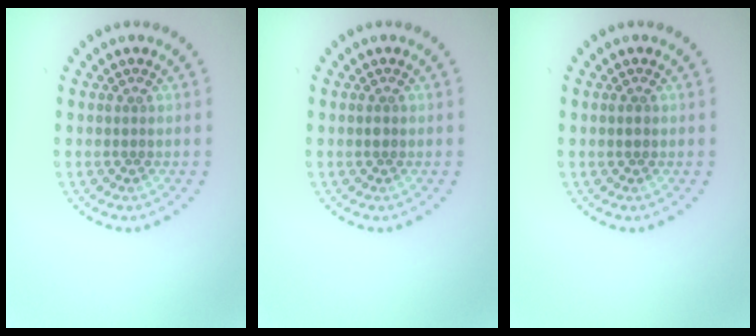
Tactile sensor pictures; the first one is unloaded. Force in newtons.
{"total": 0.7, "press": 0.7, "slide": 0.1}
{"total": 0.7, "press": 0.7, "slide": 0.2}